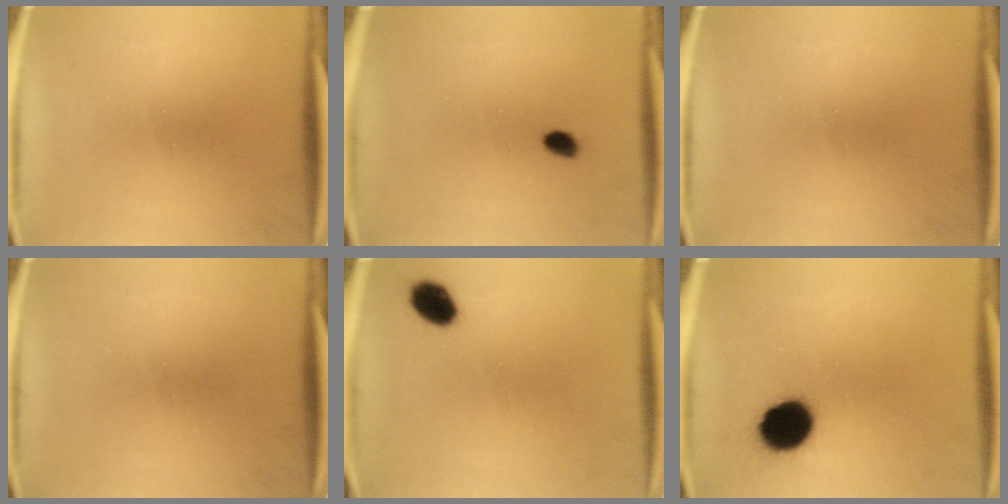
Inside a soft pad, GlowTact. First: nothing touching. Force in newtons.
{"total": 1.5}
{"total": 0.0}
{"total": 0.0}
{"total": 5.5}
{"total": 11.5}